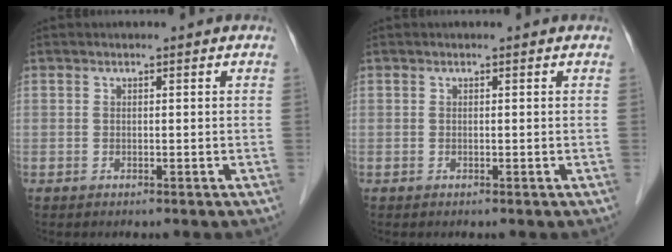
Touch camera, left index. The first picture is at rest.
{"total": 0.0}